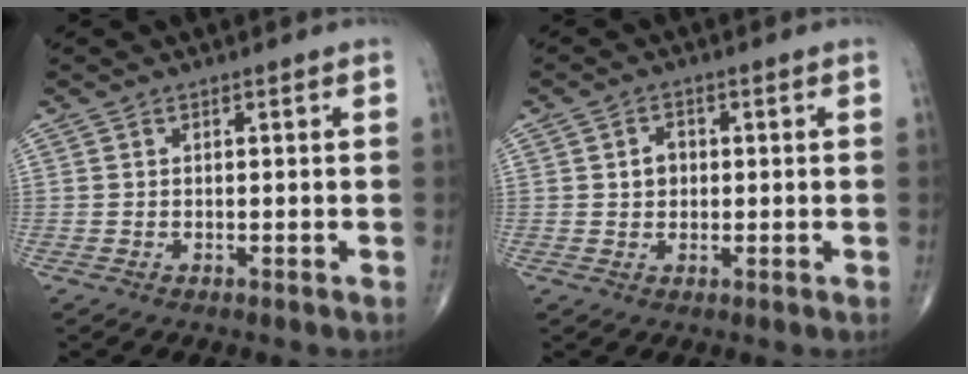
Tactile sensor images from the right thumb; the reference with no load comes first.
{"total": 3.0, "force": [0.2, 2.5, 1.7], "torque": [-0.018, 0.006, 0.002]}